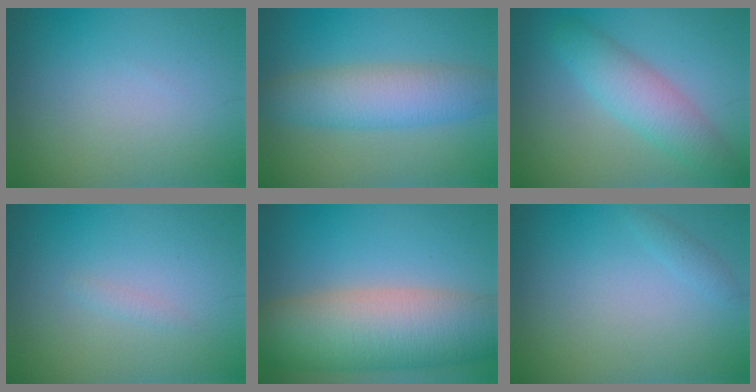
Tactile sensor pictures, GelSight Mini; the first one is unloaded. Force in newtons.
{"total": 5.7, "press": 5.6, "slide": 0.3}
{"total": 4.5, "press": 4.5, "slide": 0.2}
{"total": 0.6, "press": 0.6, "slide": 0.0}
{"total": 11.1, "press": 11.1, "slide": 0.7}
{"total": 0.8, "press": 0.8, "slide": 0.0}